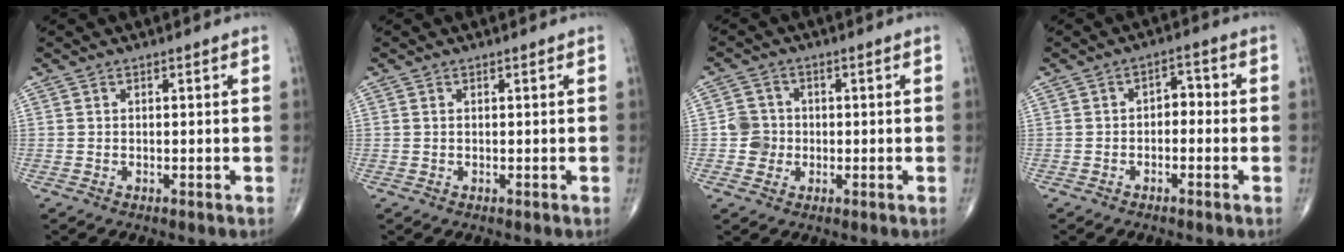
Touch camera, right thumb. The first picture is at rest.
{"total": 0.0}
{"total": 4.1, "force": [-0.5, 4.0, 0.8], "torque": [0.010, 0.009, -0.015]}
{"total": 3.3, "force": [-0.8, 2.1, 2.4], "torque": [-0.017, 0.021, -0.022]}